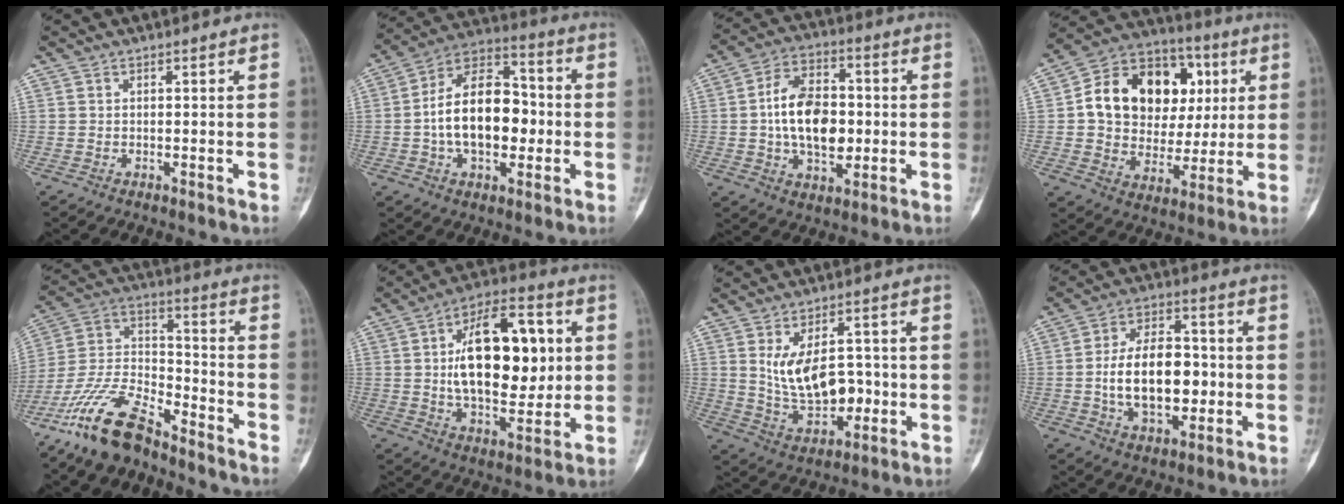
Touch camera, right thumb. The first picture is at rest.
{"total": 18.2, "force": [-1.4, 11.0, 14.5], "torque": [-0.216, 0.034, -0.028]}
{"total": 15.1, "force": [-0.3, 9.4, 11.8], "torque": [-0.179, 0.015, -0.004]}
{"total": 21.6, "force": [4.2, 16.5, 13.2], "torque": [-0.171, 0.027, 0.073]}
{"total": 15.7, "force": [-11.9, 5.5, 8.7], "torque": [-0.168, 0.069, -0.231]}
{"total": 22.4, "force": [3.1, 11.9, 18.7], "torque": [-0.259, 0.002, 0.049]}
{"total": 12.3, "force": [0.5, 7.5, 9.7], "torque": [-0.136, -0.002, 0.029]}
{"total": 15.9, "force": [-1.4, 9.4, 12.7], "torque": [-0.188, 0.019, -0.019]}